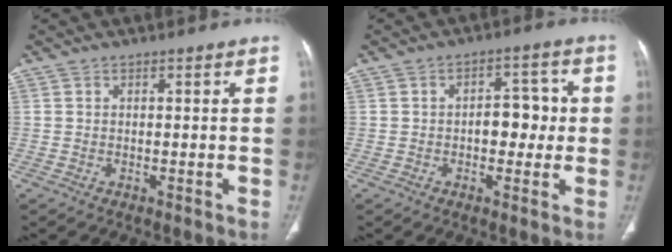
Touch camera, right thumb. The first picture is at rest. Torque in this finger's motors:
{"motor_torque": [0.71, 0.87, 0.72, -0.08, 0.01]}